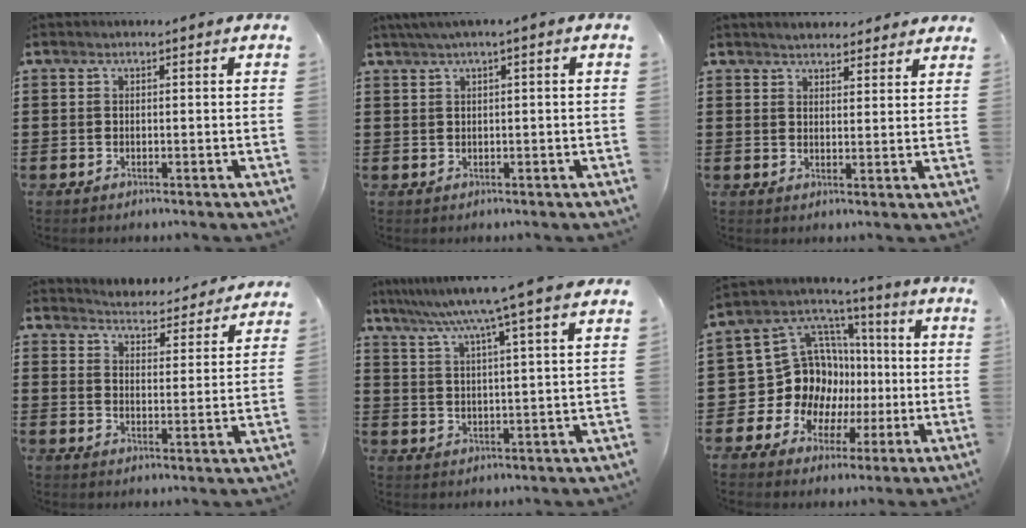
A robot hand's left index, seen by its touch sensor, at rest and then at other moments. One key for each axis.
{"total": 1.7, "fx": 0.1, "fy": 0.0, "fz": 1.7, "tx": -0.028, "ty": -0.003, "tz": 0.003}
{"total": 3.0, "fx": 2.9, "fy": 0.4, "fz": 0.3, "tx": -0.013, "ty": -0.005, "tz": 0.055}
{"total": 4.1, "fx": 4.1, "fy": -0.1, "fz": -0.1, "tx": -0.014, "ty": -0.042, "tz": 0.066}
{"total": 8.2, "fx": 6.4, "fy": -1.3, "fz": 5.0, "tx": -0.116, "ty": -0.029, "tz": 0.104}
{"total": 13.8, "fx": -0.3, "fy": 12.8, "fz": 5.1, "tx": -0.140, "ty": -0.016, "tz": 0.009}